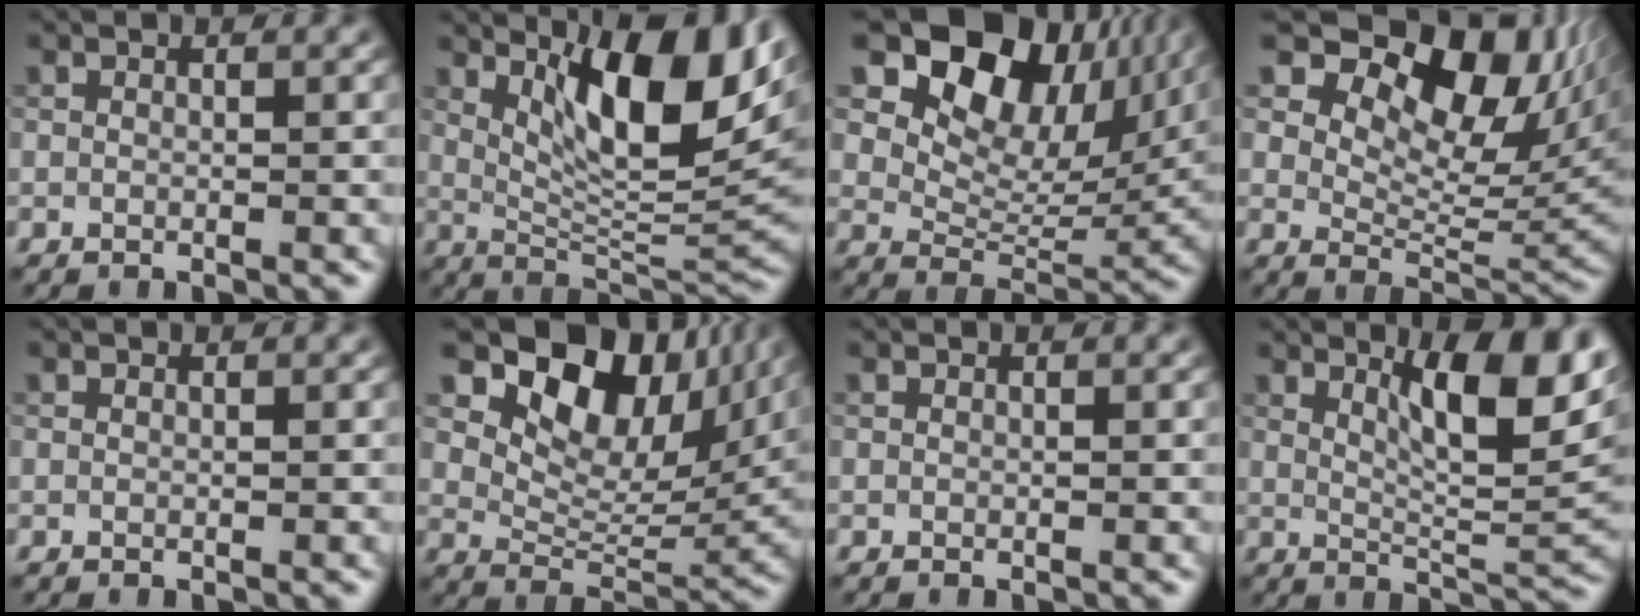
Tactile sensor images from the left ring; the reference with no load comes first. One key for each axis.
{"total": 10.8, "fx": 4.2, "fy": 3.4, "fz": 9.3, "tx": -0.147, "ty": -0.005, "tz": 0.078}
{"total": 13.7, "fx": 8.5, "fy": 7.7, "fz": 7.5, "tx": -0.126, "ty": 0.014, "tz": 0.144}
{"total": 12.3, "fx": 7.2, "fy": 6.3, "fz": 7.8, "tx": -0.122, "ty": 0.009, "tz": 0.120}
{"total": 0.0}
{"total": 12.1, "fx": 7.4, "fy": 6.6, "fz": 6.8, "tx": -0.115, "ty": 0.002, "tz": 0.130}
{"total": 0.0}
{"total": 8.4, "fx": 4.0, "fy": 2.2, "fz": 7.0, "tx": -0.105, "ty": -0.001, "tz": 0.068}